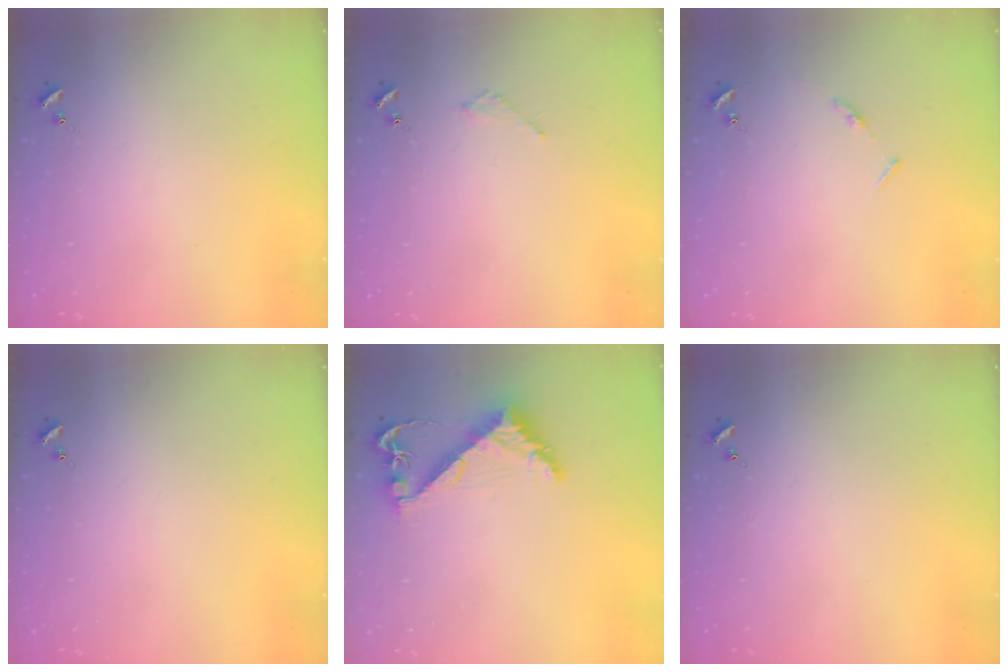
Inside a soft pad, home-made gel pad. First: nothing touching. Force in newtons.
{"total": 2.1, "press": 2.1, "slide": 0.2}
{"total": 4.5, "press": 4.4, "slide": 0.5}
{"total": 0.0}
{"total": 7.9, "press": 7.9, "slide": 0.8}
{"total": 0.0}